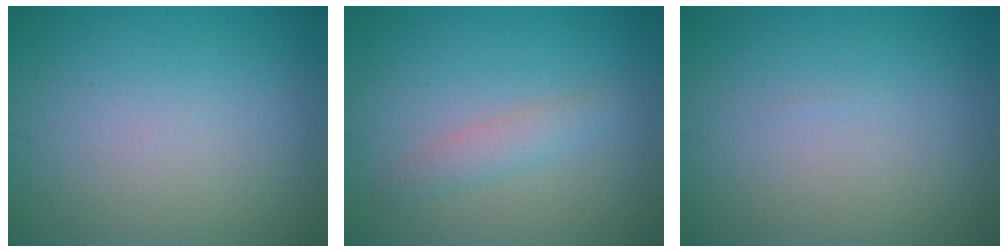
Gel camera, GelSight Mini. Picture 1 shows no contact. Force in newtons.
{"total": 1.7, "press": 1.7, "slide": 0.1}
{"total": 0.0}